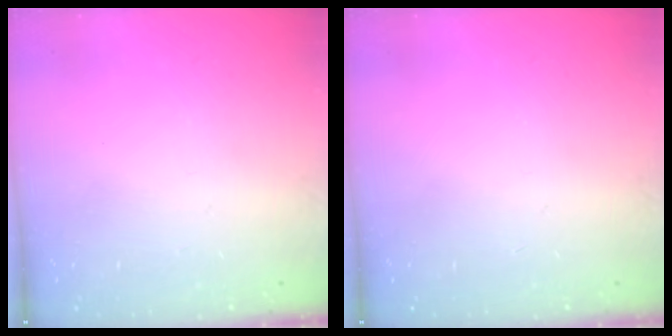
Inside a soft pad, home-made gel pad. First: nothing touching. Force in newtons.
{"total": 0.0}